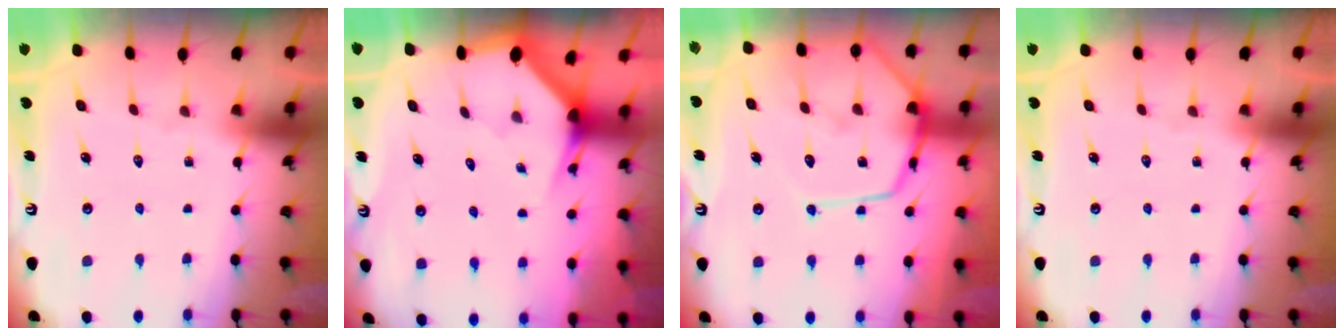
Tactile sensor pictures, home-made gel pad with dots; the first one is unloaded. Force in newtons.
{"total": 2.6, "press": 2.6, "slide": 0.2}
{"total": 14.2, "press": 14.2, "slide": 1.3}
{"total": 0.0}